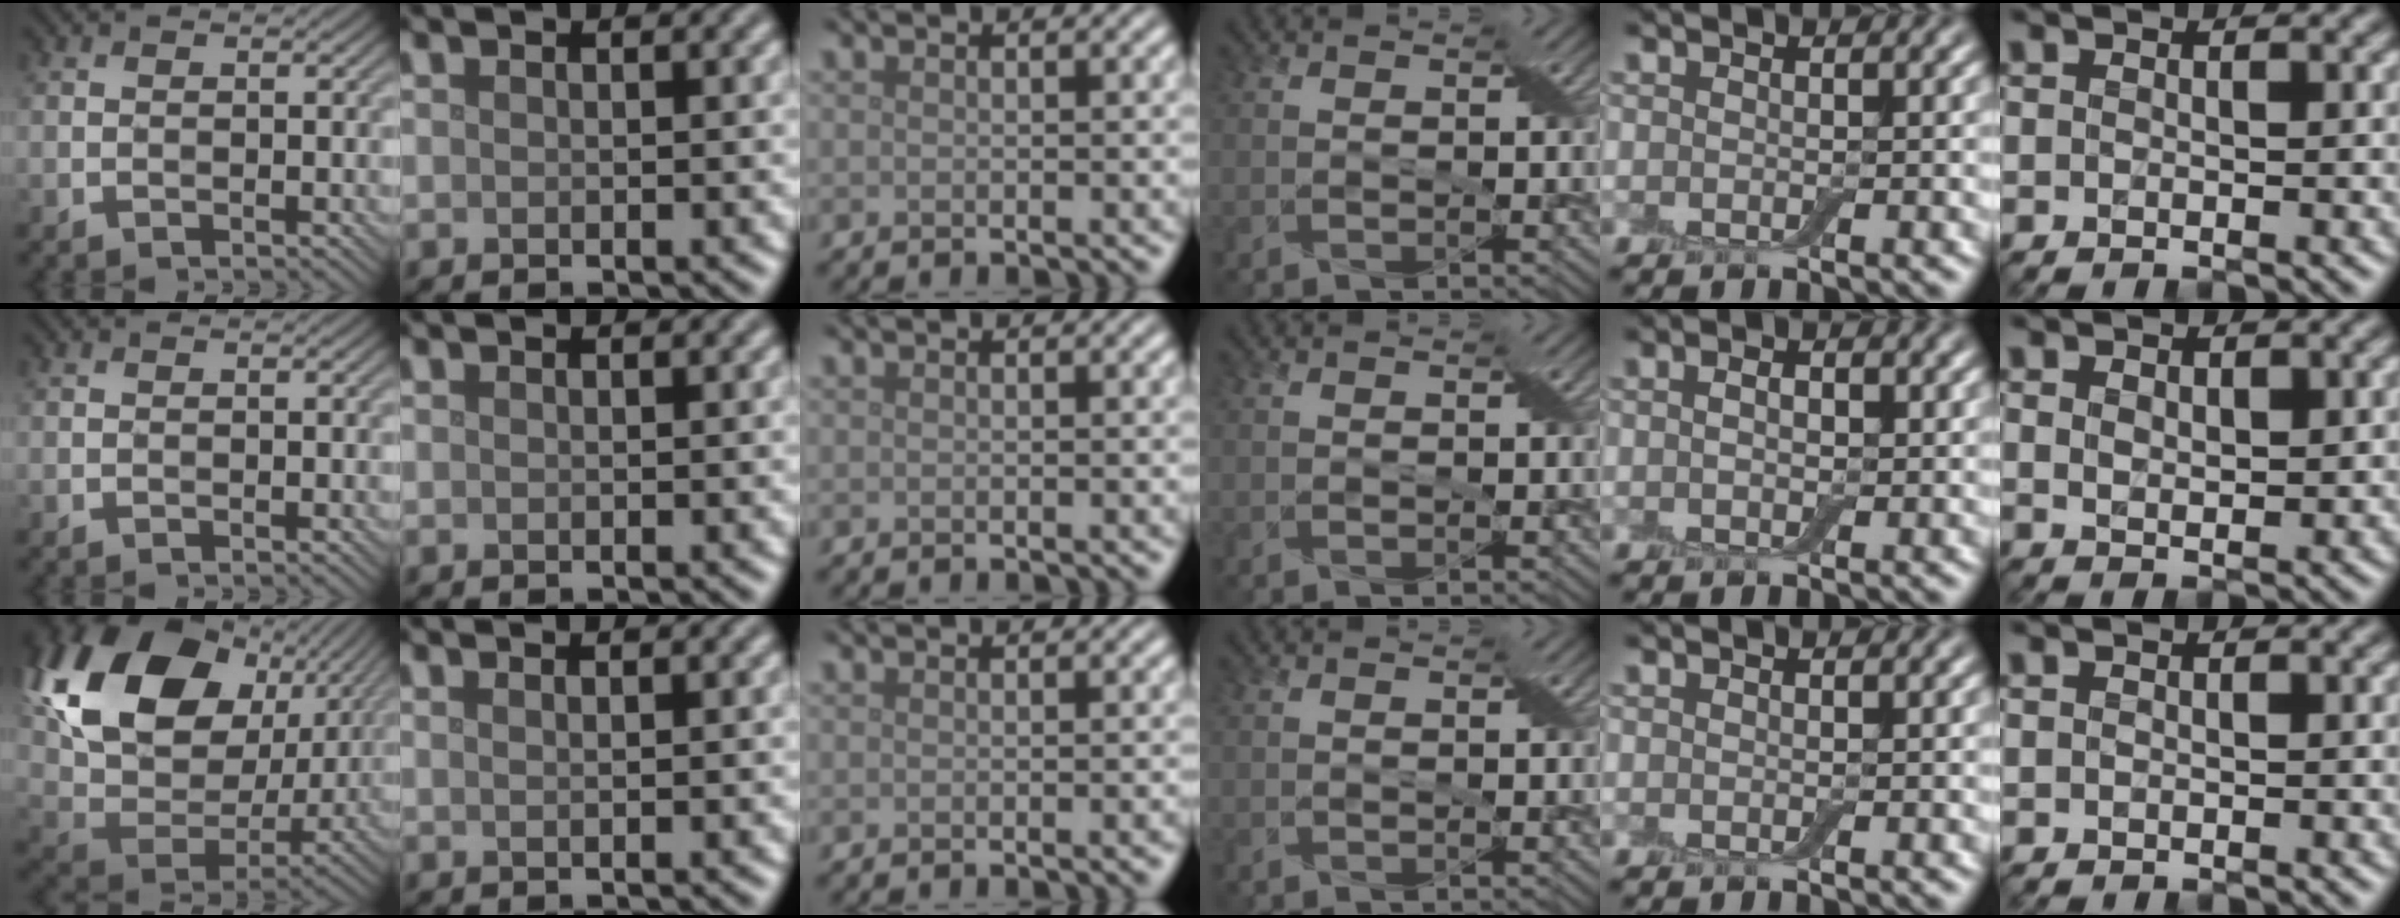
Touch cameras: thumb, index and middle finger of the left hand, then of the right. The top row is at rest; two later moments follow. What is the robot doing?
{"motion": "peel", "object": "adhesive wrap"}